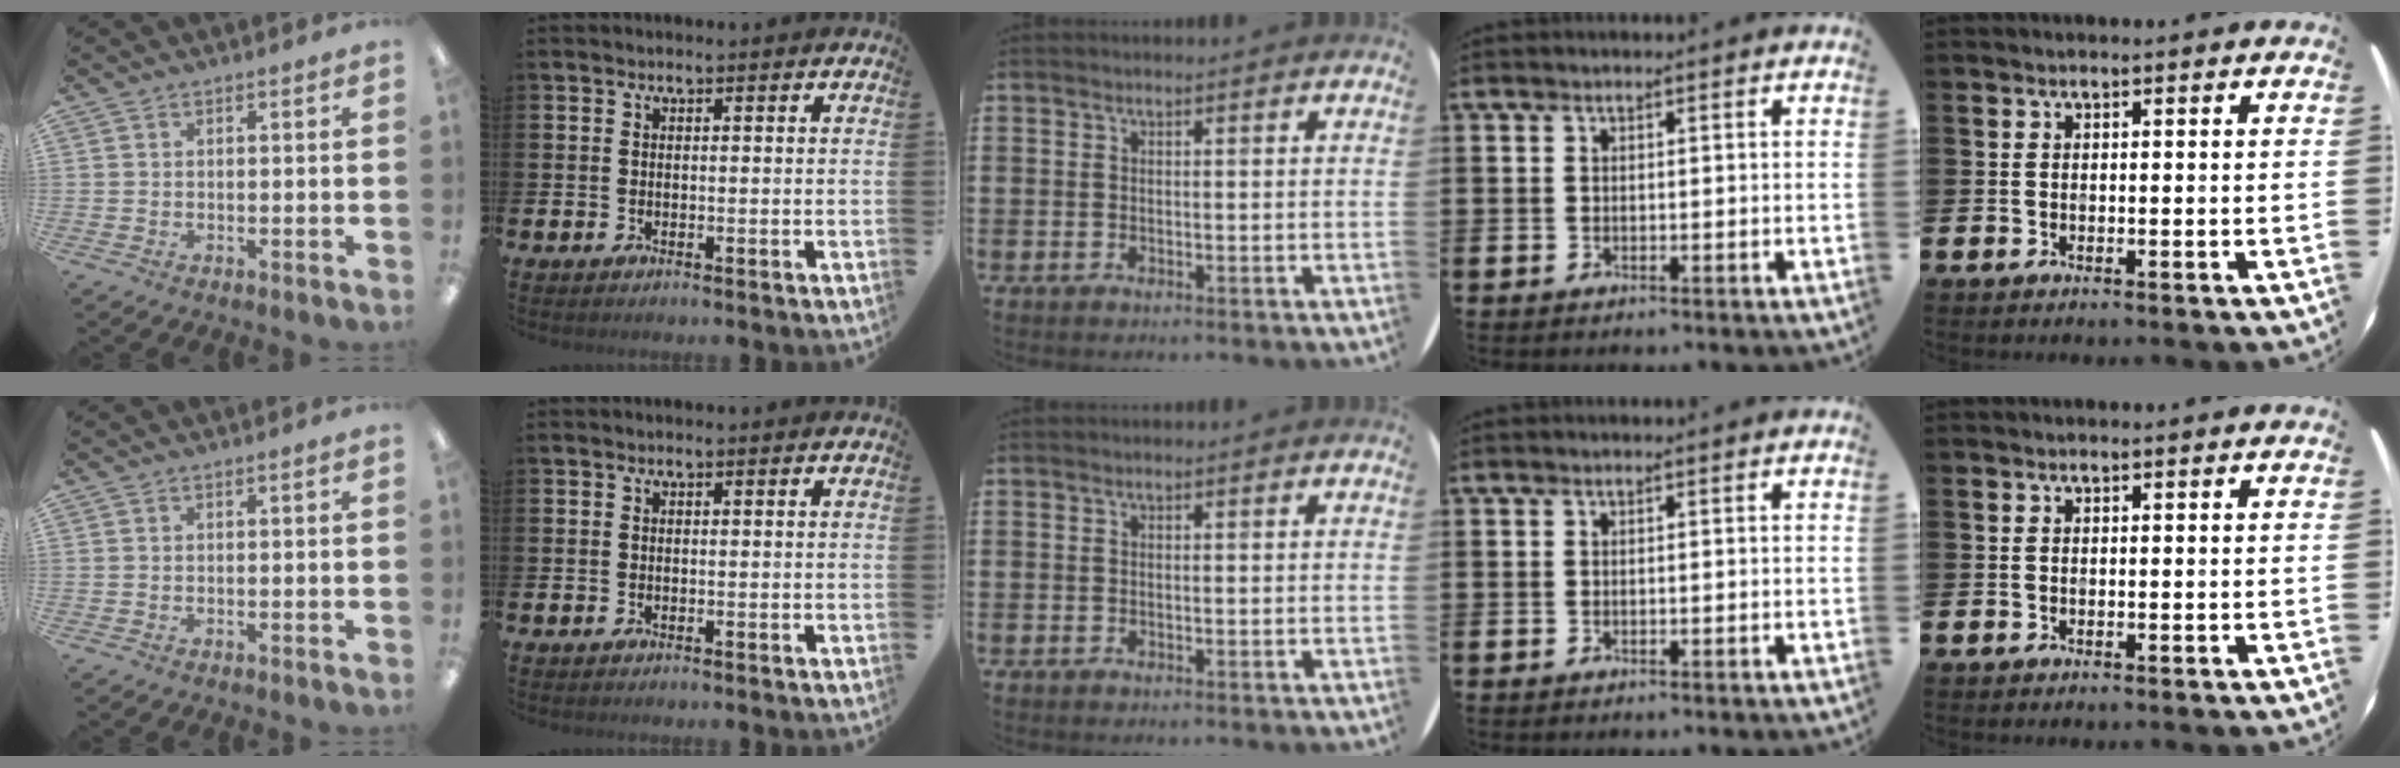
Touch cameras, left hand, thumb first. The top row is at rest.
{}